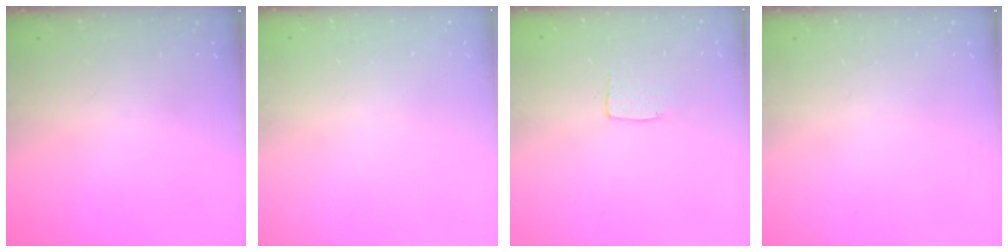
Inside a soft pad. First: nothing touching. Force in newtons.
{"total": 0.0}
{"total": 3.7, "press": 3.7, "slide": 0.2}
{"total": 0.0}